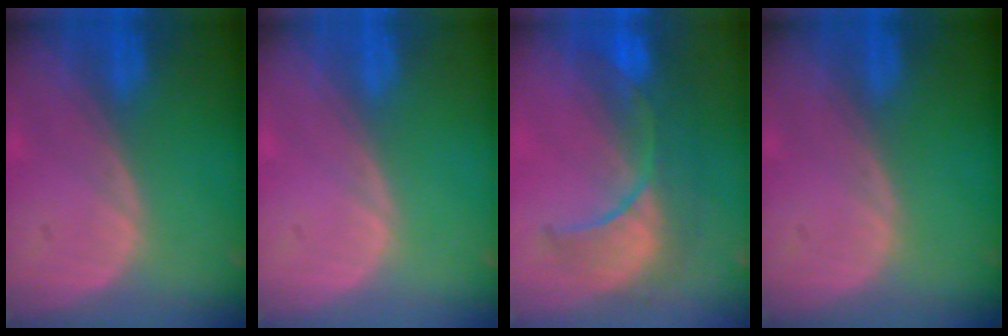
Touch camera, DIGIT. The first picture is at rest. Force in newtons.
{"total": 0.0}
{"total": 10.3, "press": 9.0, "slide": 5.0}
{"total": 0.0}